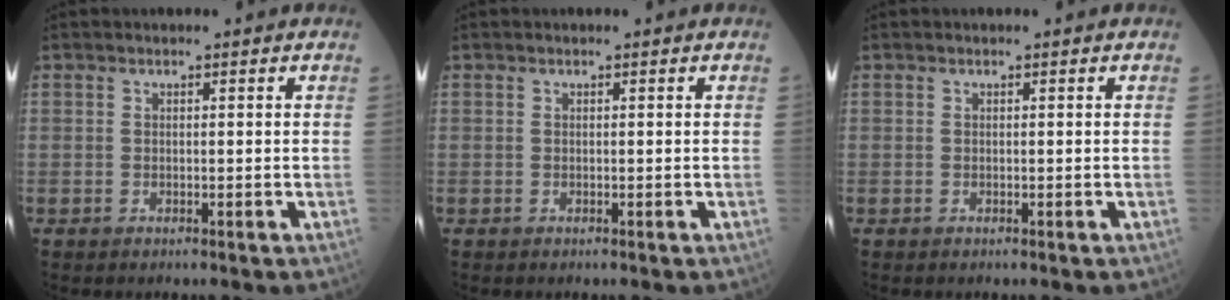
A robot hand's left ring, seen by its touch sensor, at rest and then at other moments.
{"total": 0.0}
{"total": 0.0}